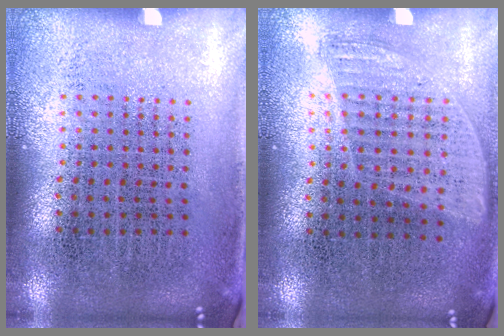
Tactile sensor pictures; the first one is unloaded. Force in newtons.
{"total": 0.9, "press": 0.8, "slide": 0.4}